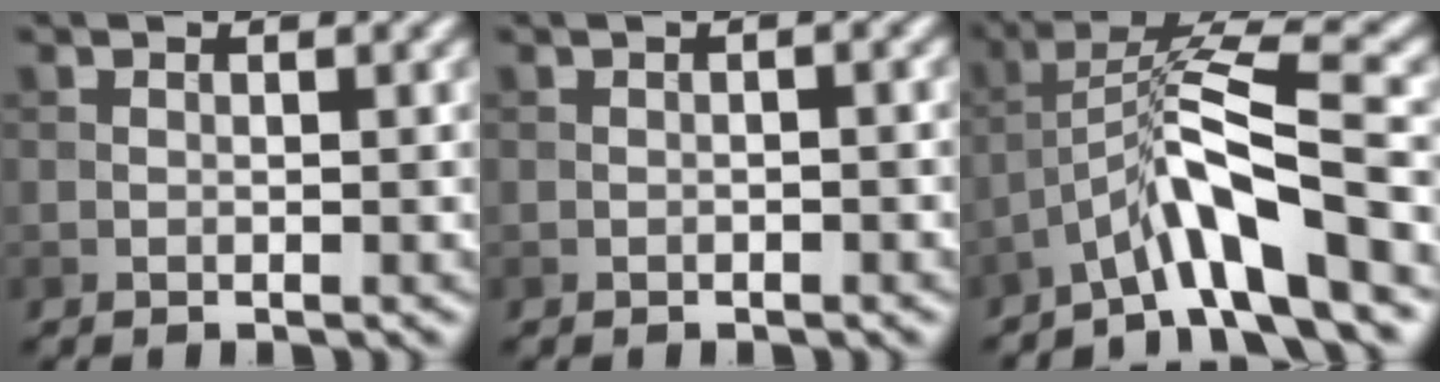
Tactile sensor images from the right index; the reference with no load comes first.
{"total": 0.8, "force": [-0.1, 0.2, 0.8], "torque": [-0.012, 0.001, -0.002]}
{"total": 7.3, "force": [-3.8, 1.0, 6.1], "torque": [-0.107, 0.019, -0.076]}